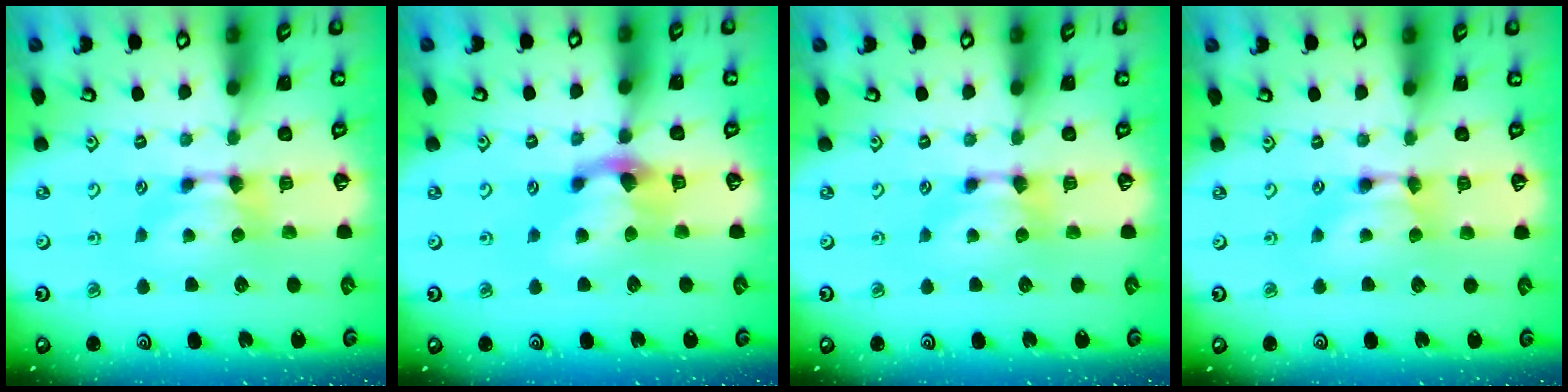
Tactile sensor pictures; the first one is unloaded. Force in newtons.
{"total": 2.9, "press": 2.2, "slide": 1.9}
{"total": 0.0}
{"total": 1.6, "press": 1.6, "slide": 0.2}